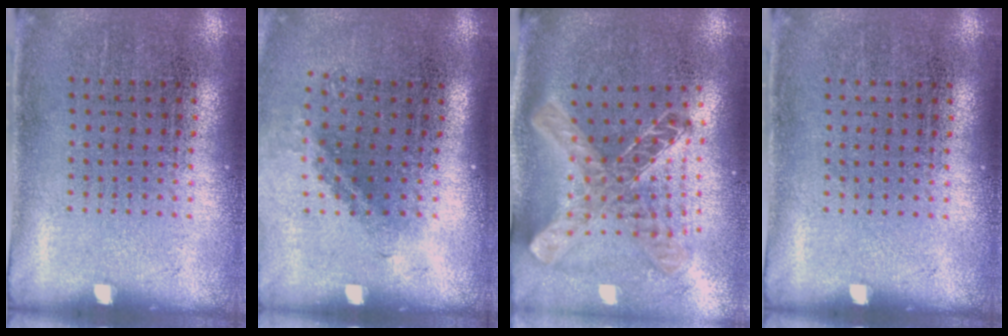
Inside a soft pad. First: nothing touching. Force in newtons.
{"total": 1.4, "press": 1.0, "slide": 1.1}
{"total": 1.6, "press": 1.4, "slide": 0.8}
{"total": 0.0}